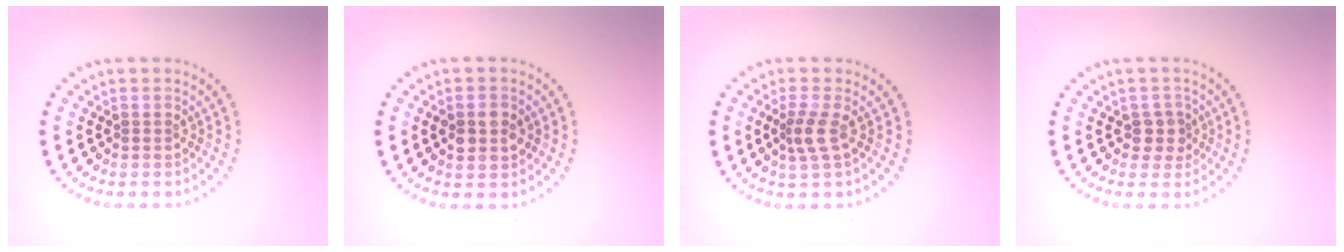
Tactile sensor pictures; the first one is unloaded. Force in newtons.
{"total": 2.9, "press": 2.9, "slide": 0.1}
{"total": 2.1, "press": 1.5, "slide": 1.5}
{"total": 1.7, "press": 1.5, "slide": 0.8}